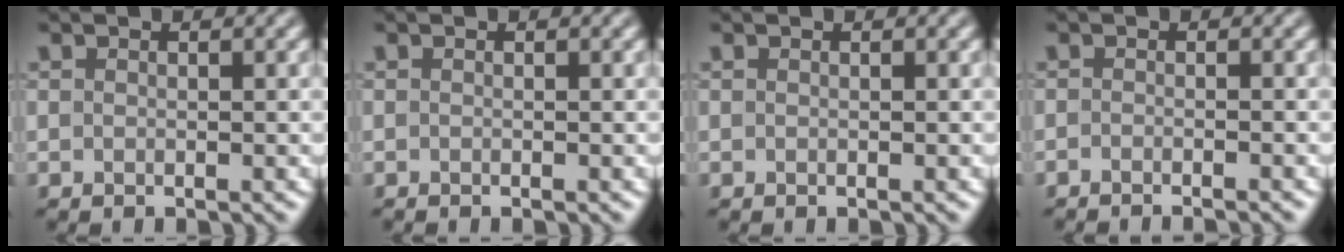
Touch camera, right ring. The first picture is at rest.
{"total": 0.0}
{"total": 0.0}
{"total": 2.0, "force": [-1.8, 0.0, 0.7], "torque": [-0.016, 0.001, -0.029]}